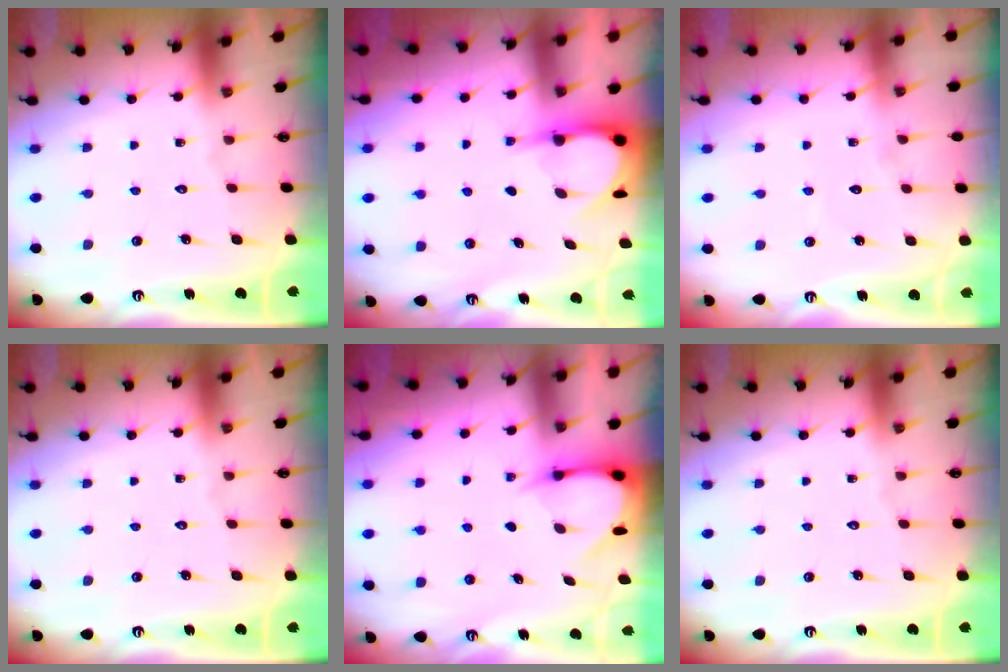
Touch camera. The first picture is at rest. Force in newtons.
{"total": 6.0, "press": 6.0, "slide": 0.3}
{"total": 3.1, "press": 3.0, "slide": 0.3}
{"total": 0.0}
{"total": 3.9, "press": 3.9, "slide": 0.4}
{"total": 0.0}